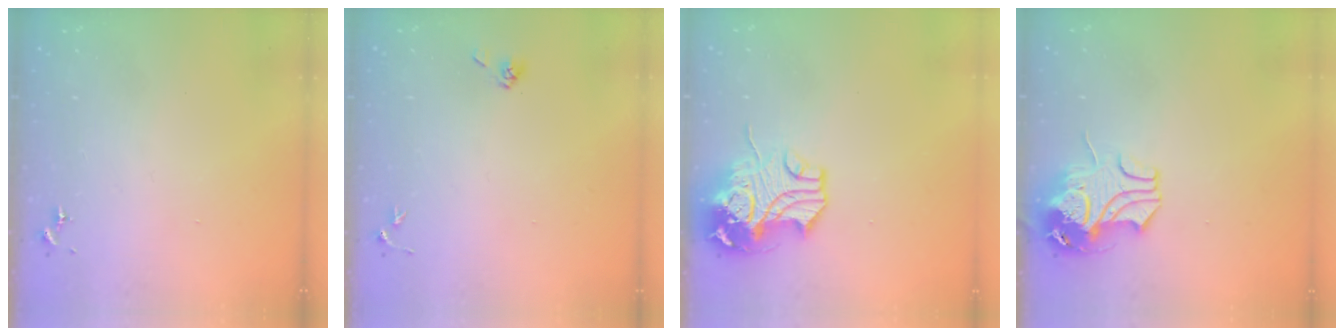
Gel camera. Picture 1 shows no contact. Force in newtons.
{"total": 4.2, "press": 3.9, "slide": 1.6}
{"total": 13.9, "press": 13.7, "slide": 2.3}
{"total": 11.7, "press": 11.5, "slide": 1.8}